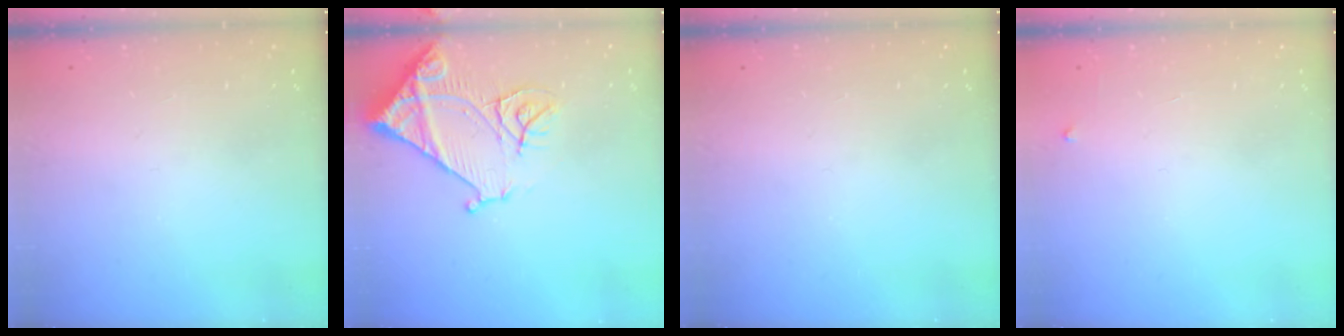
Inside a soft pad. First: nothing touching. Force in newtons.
{"total": 14.4, "press": 14.3, "slide": 1.7}
{"total": 0.0}
{"total": 2.3, "press": 2.3, "slide": 0.3}